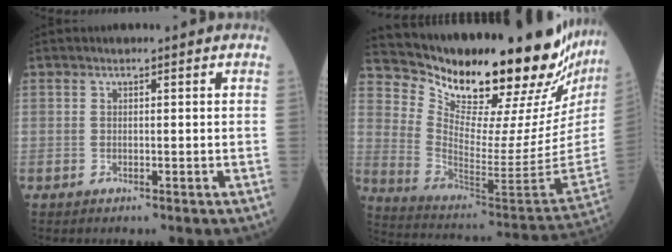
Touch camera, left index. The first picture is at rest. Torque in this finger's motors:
{"motor_torque": [1.12, -1.01, 0.59, 0.07]}